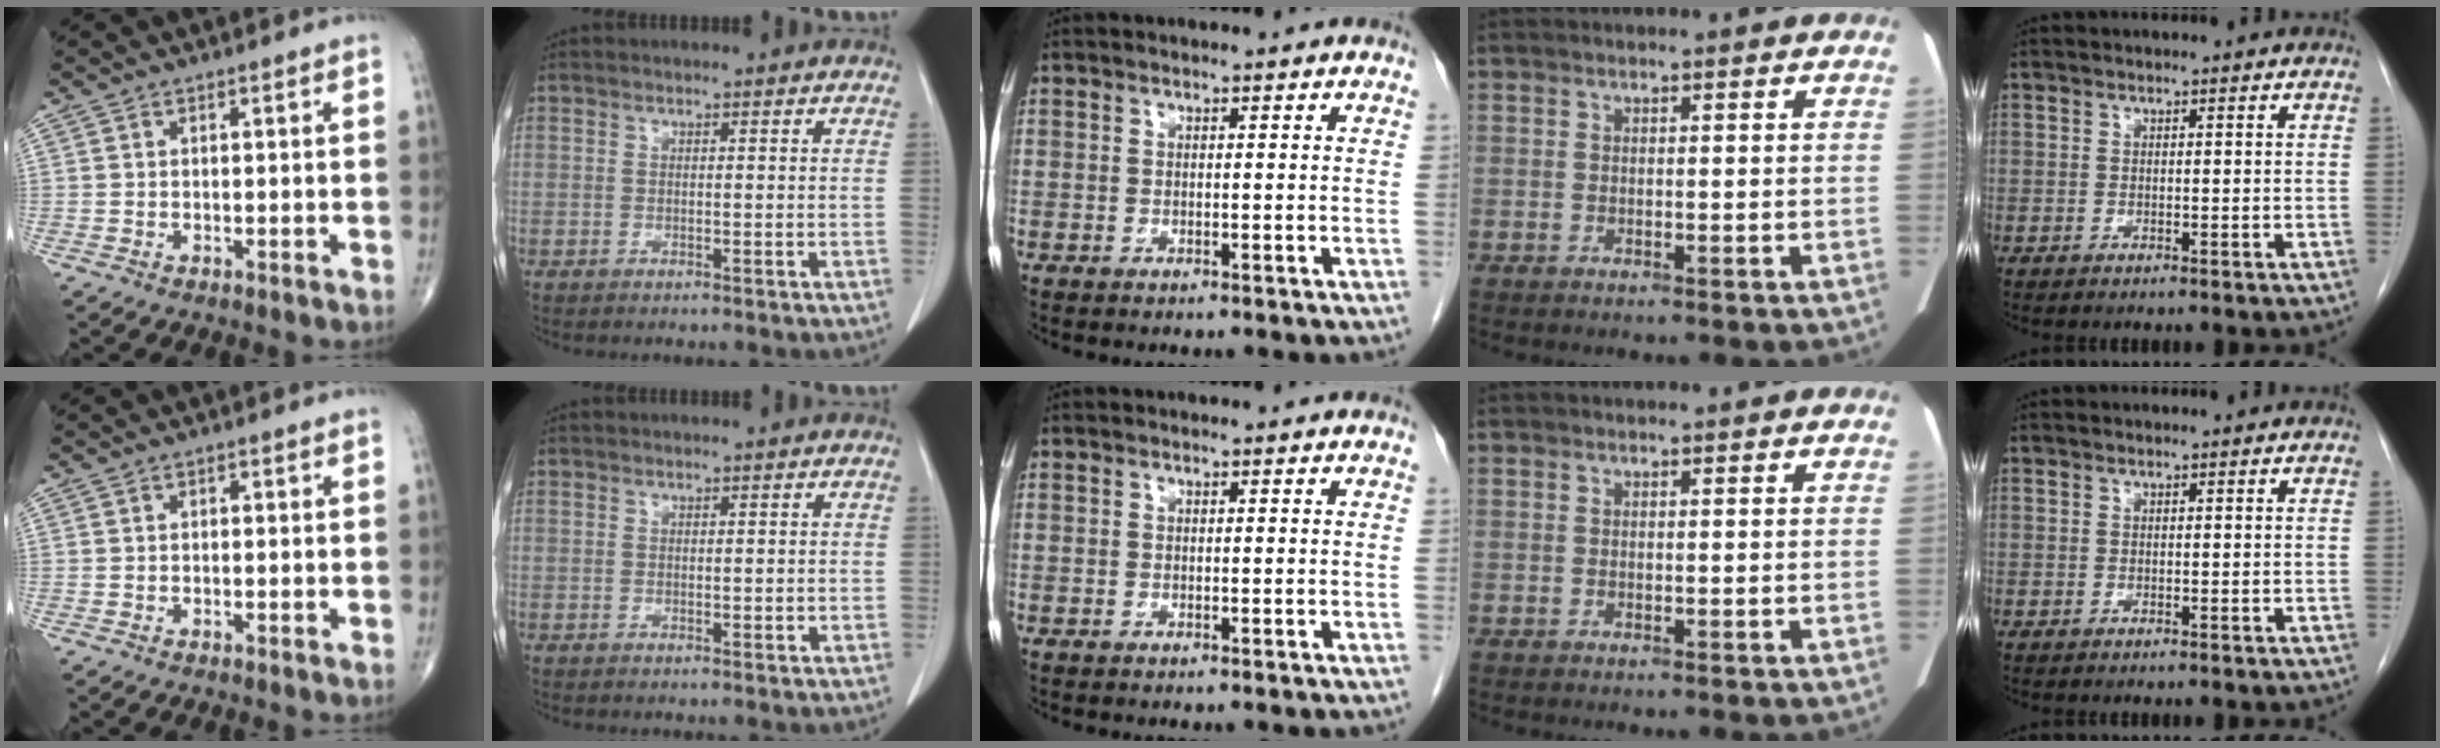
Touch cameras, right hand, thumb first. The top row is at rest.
{"thumb": {"total": 0.8, "force": [0.2, 0.4, 0.6], "torque": [-0.010, 0.002, 0.002]}, "index": {"total": 1.0, "force": [0.0, 0.5, 0.9], "torque": [-0.013, -0.003, 0.004]}}